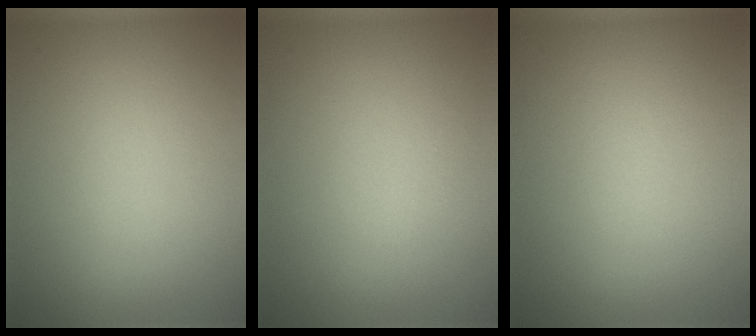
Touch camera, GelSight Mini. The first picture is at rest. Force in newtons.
{"total": 0.6, "press": 0.6, "slide": 0.0}
{"total": 0.0}